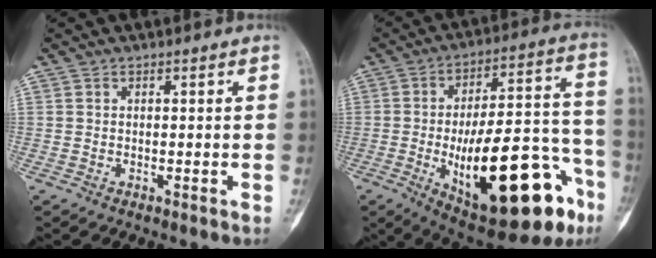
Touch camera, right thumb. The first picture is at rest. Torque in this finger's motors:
{"motor_torque": [0.35, 1.23, 1.92, -0.85, 0.20]}